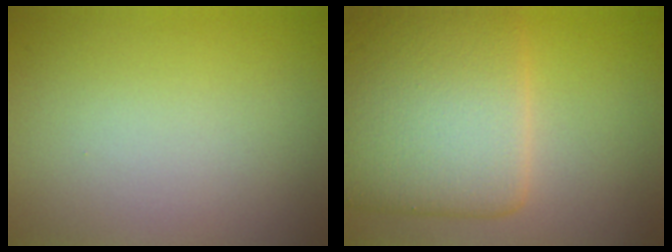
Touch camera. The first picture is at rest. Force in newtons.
{"total": 10.0, "press": 10.0, "slide": 0.1}